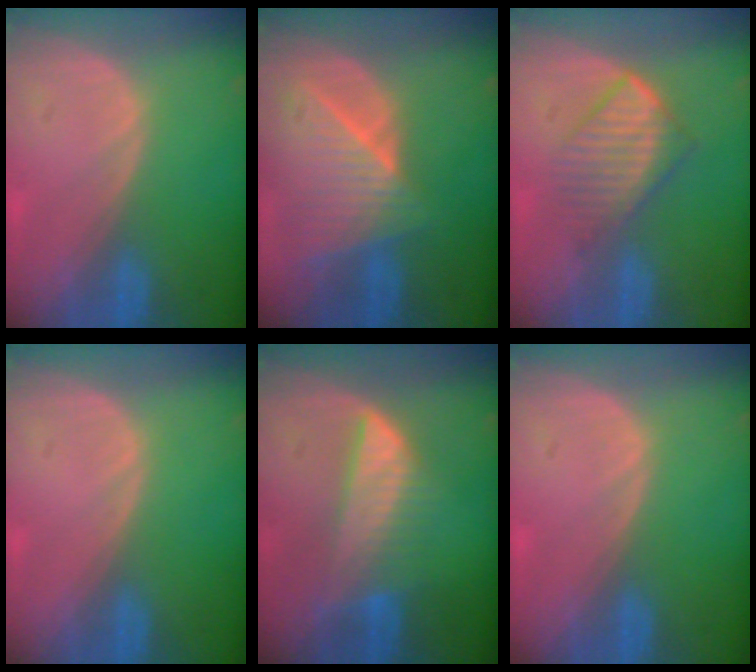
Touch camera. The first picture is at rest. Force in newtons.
{"total": 9.0, "press": 8.0, "slide": 4.0}
{"total": 6.9, "press": 6.0, "slide": 3.5}
{"total": 0.0}
{"total": 6.4, "press": 6.3, "slide": 1.0}
{"total": 0.5, "press": 0.1, "slide": 0.5}